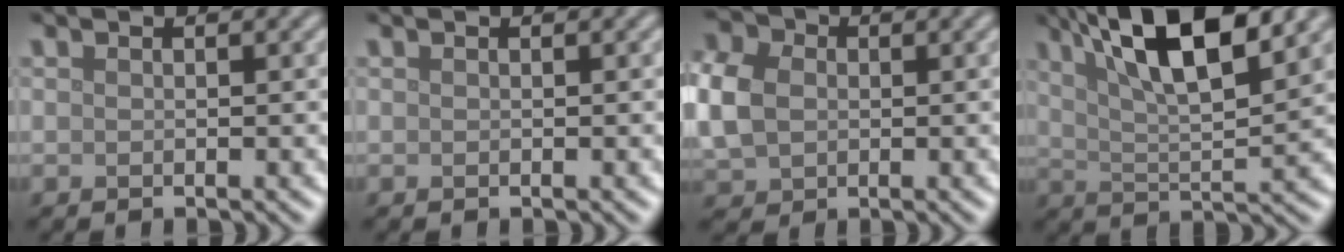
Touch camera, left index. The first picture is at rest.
{"total": 0.0}
{"total": 7.1, "force": [0.5, 5.7, 4.3], "torque": [-0.128, 0.014, 0.003]}
{"total": 10.9, "force": [5.8, 3.0, 8.8], "torque": [-0.142, 0.014, 0.094]}